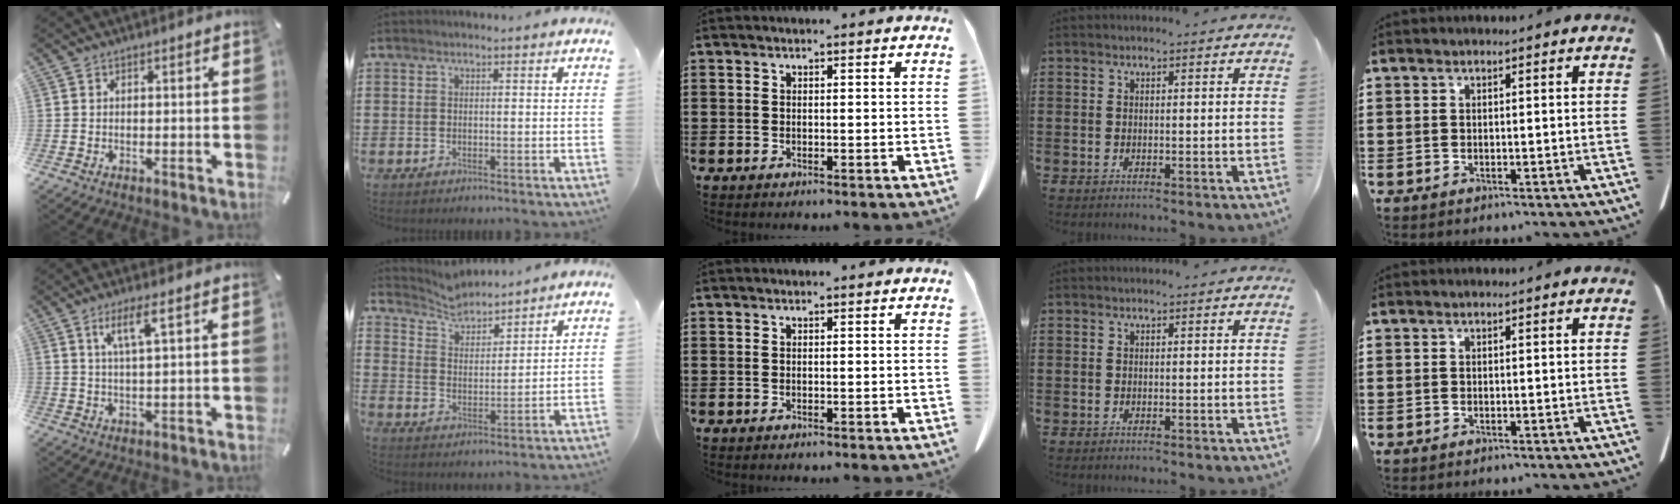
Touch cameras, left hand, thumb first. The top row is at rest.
{"thumb": {"total": 6.4, "force": [2.8, 0.7, 5.7], "torque": [-0.118, 0.002, 0.045]}, "index": {"total": 4.4, "force": [4.3, 0.5, 0.2], "torque": [-0.025, -0.021, 0.077]}}